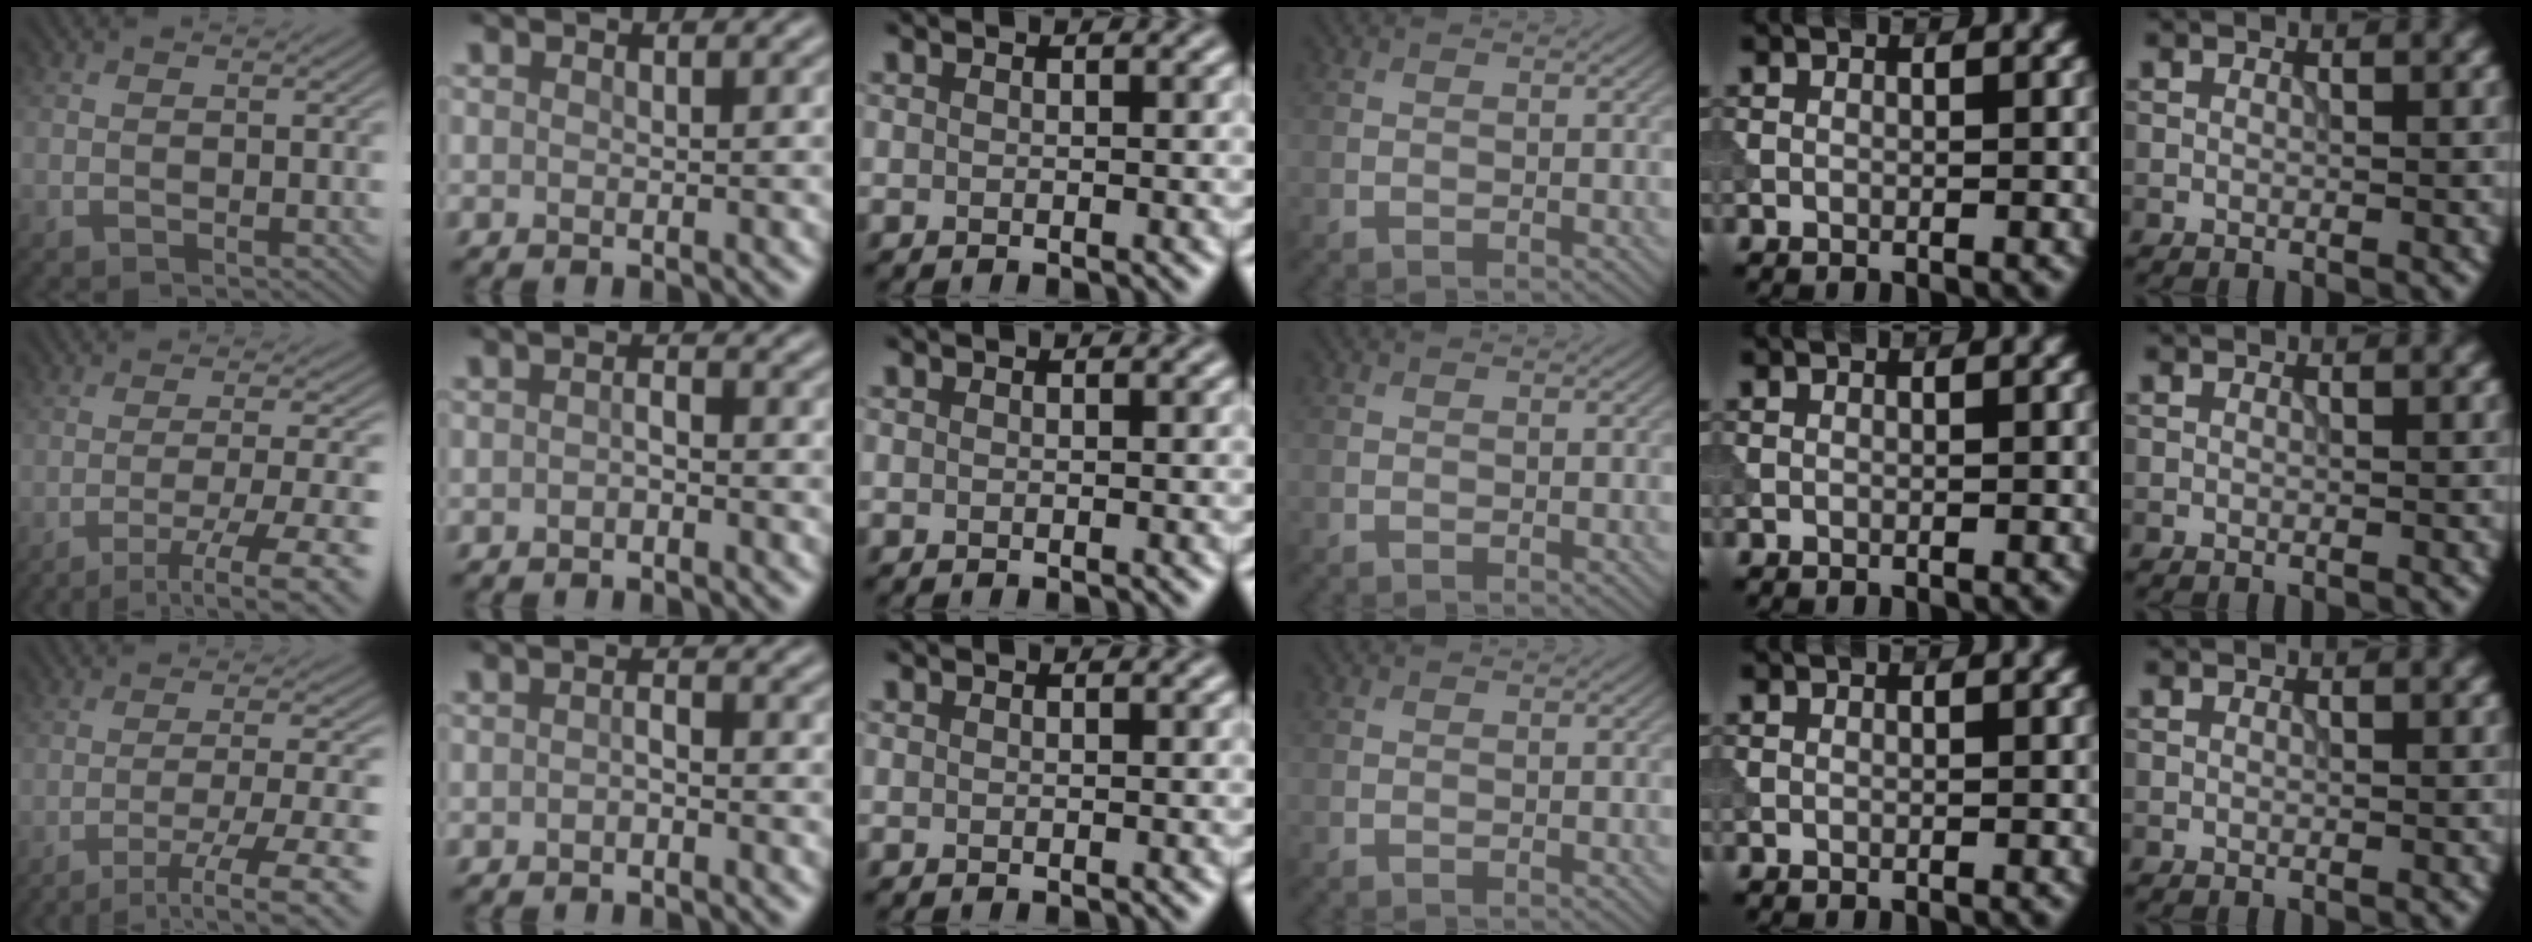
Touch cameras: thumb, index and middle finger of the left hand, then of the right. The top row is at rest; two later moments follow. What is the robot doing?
{"motion": "extract", "object": "tissue"}